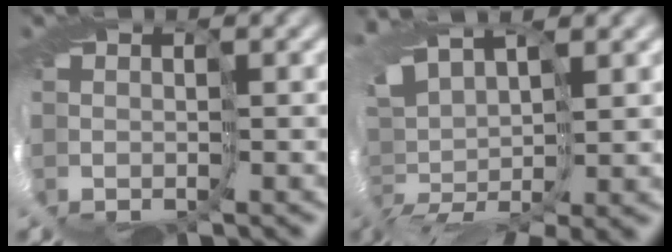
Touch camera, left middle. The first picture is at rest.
{"total": 7.0, "force": [0.3, 2.2, 6.7], "torque": [-0.161, -0.002, 0.000]}